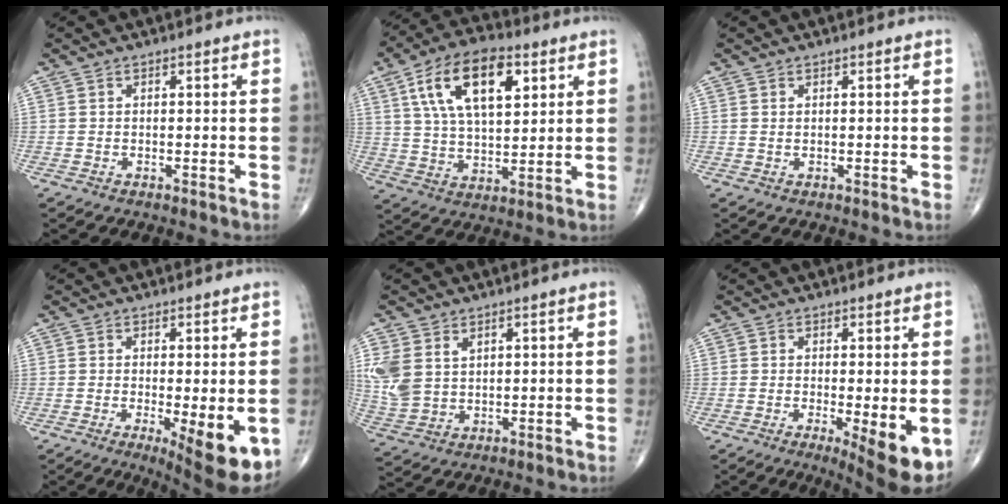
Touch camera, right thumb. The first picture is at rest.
{"total": 16.7, "force": [6.4, 8.3, 13.0], "torque": [-0.211, -0.008, 0.112]}
{"total": 0.0}
{"total": 10.2, "force": [-3.1, 2.7, 9.4], "torque": [-0.126, -0.023, -0.040]}
{"total": 8.2, "force": [2.6, 5.9, 5.1], "torque": [-0.109, -0.006, 0.066]}
{"total": 8.6, "force": [-2.5, 2.0, 8.0], "torque": [-0.111, -0.022, -0.034]}